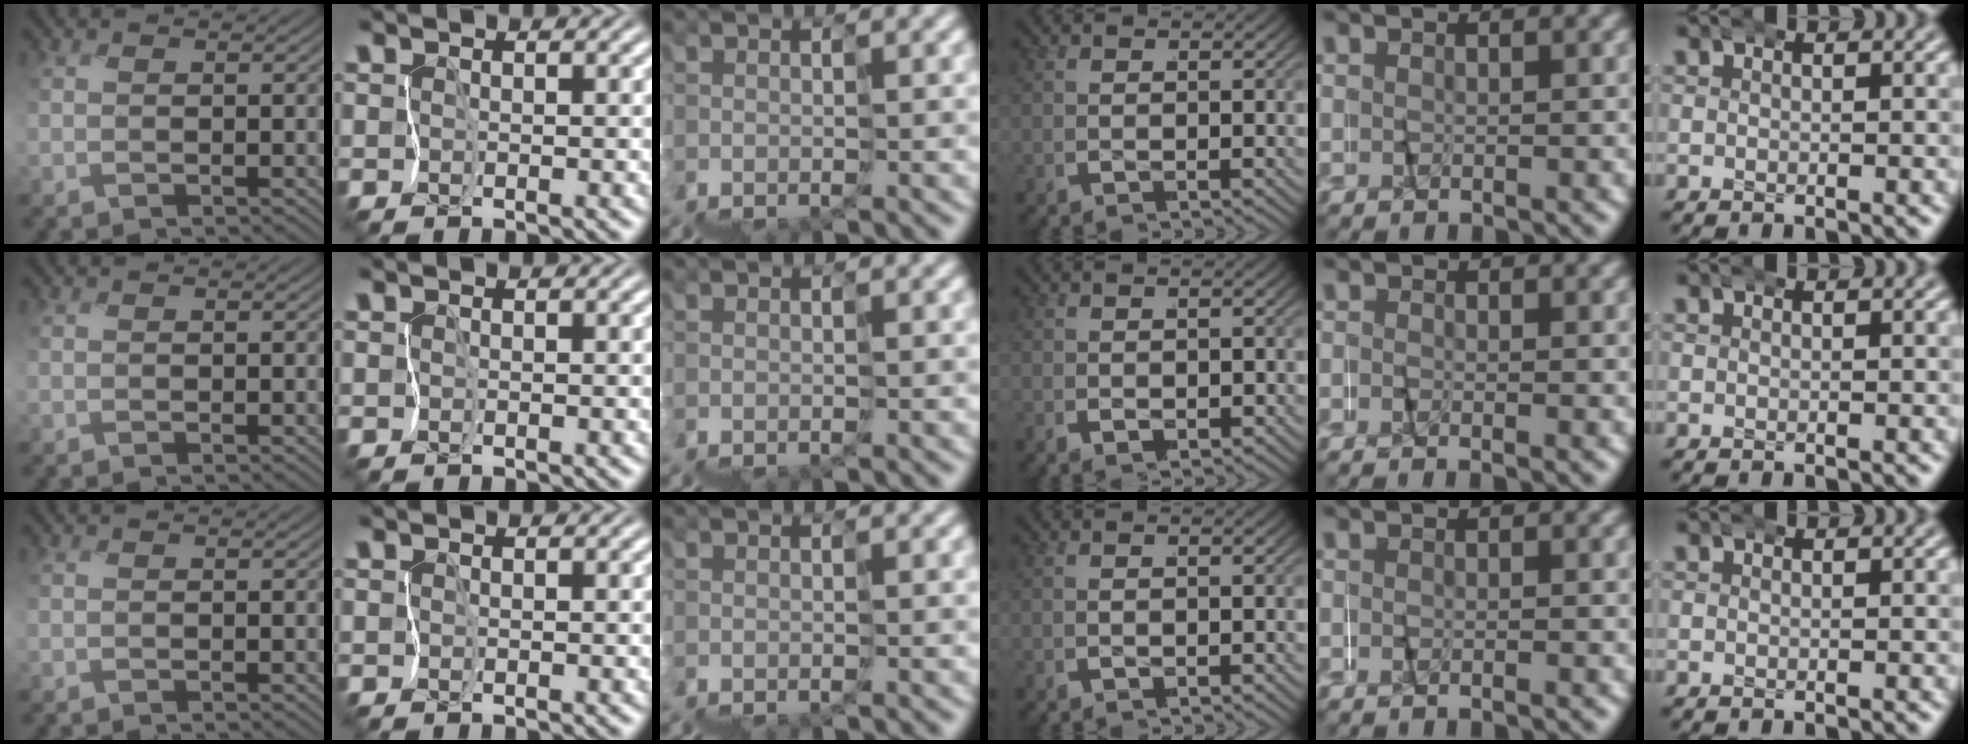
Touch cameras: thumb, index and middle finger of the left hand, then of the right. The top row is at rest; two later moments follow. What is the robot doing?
{"motion": "wrap", "object": "netting"}